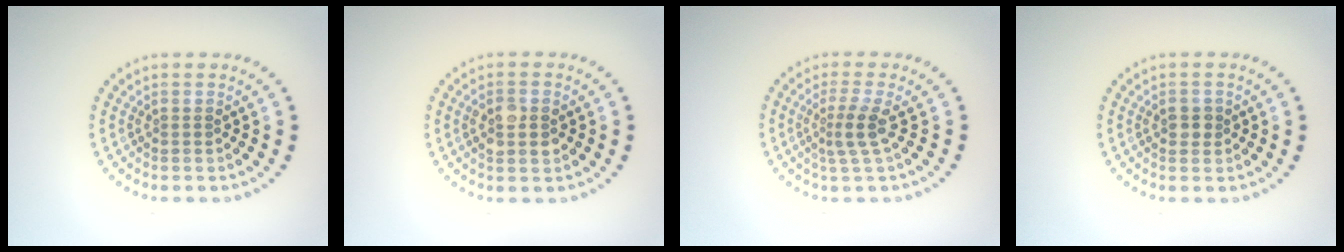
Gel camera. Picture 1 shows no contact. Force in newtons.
{"total": 2.6, "press": 2.6, "slide": 0.2}
{"total": 2.5, "press": 1.7, "slide": 1.8}
{"total": 1.4, "press": 1.4, "slide": 0.3}